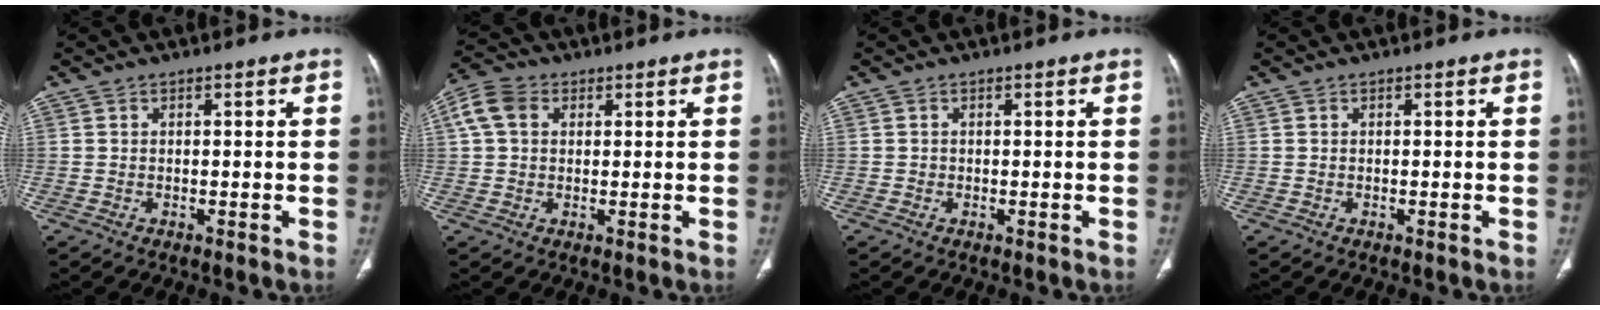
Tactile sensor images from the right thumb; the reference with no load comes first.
{"total": 6.5, "force": [1.9, 4.8, 4.0], "torque": [-0.082, 0.019, 0.032]}
{"total": 0.0}
{"total": 0.0}